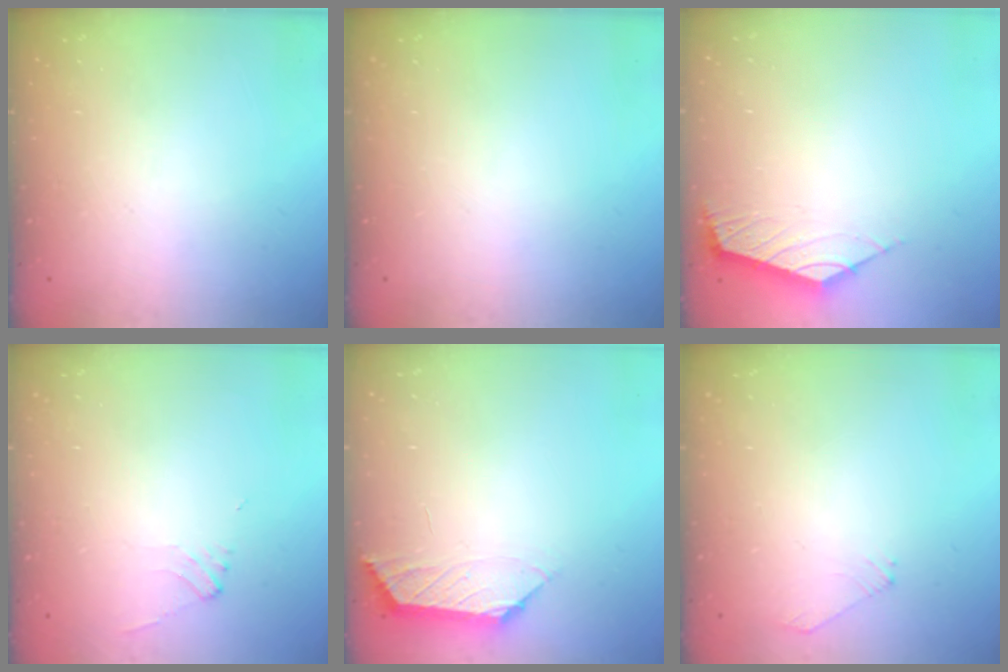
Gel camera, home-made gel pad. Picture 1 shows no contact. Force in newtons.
{"total": 0.0}
{"total": 2.5, "press": 2.4, "slide": 0.7}
{"total": 0.8, "press": 0.7, "slide": 0.3}
{"total": 1.5, "press": 1.5, "slide": 0.5}
{"total": 0.0}